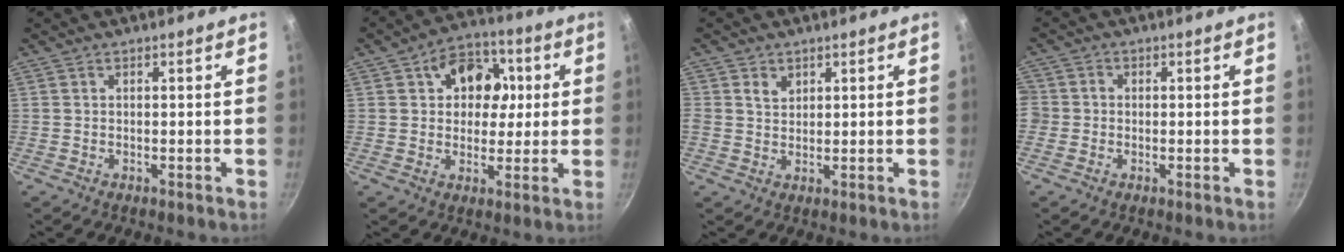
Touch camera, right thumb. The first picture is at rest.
{"total": 11.4, "force": [2.7, 8.9, 6.6], "torque": [-0.048, 0.005, 0.028]}
{"total": 2.7, "force": [1.2, 2.2, 0.9], "torque": [-0.005, -0.002, 0.022]}
{"total": 2.9, "force": [-0.8, 2.7, 0.7], "torque": [-0.005, 0.011, -0.022]}